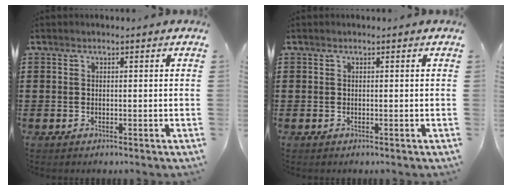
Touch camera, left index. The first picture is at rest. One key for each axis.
{"total": 0.0}